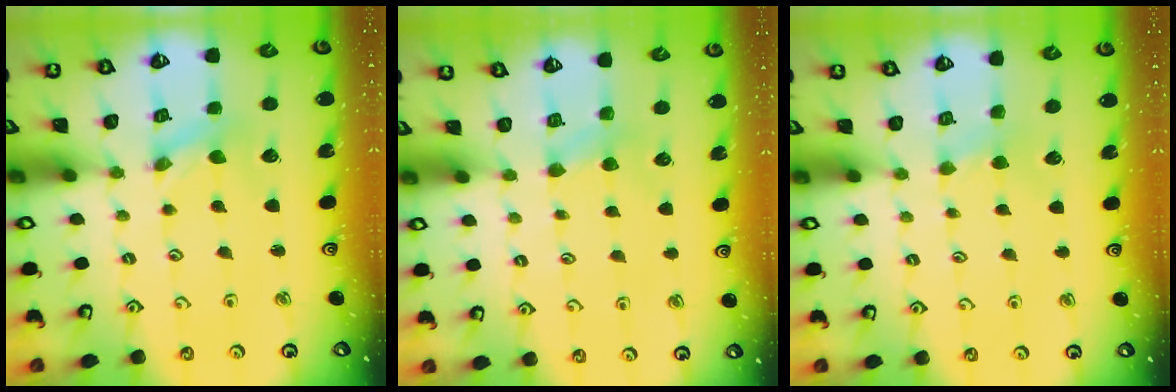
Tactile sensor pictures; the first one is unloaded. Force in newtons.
{"total": 2.6, "press": 2.6, "slide": 0.5}
{"total": 2.0, "press": 1.9, "slide": 0.4}